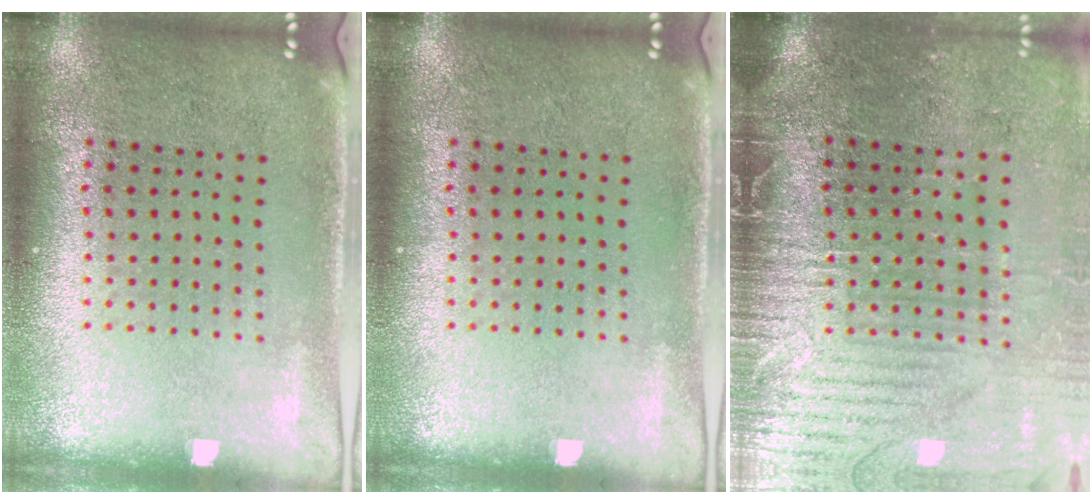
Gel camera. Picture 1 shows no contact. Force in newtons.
{"total": 0.0}
{"total": 4.0, "press": 3.5, "slide": 1.8}